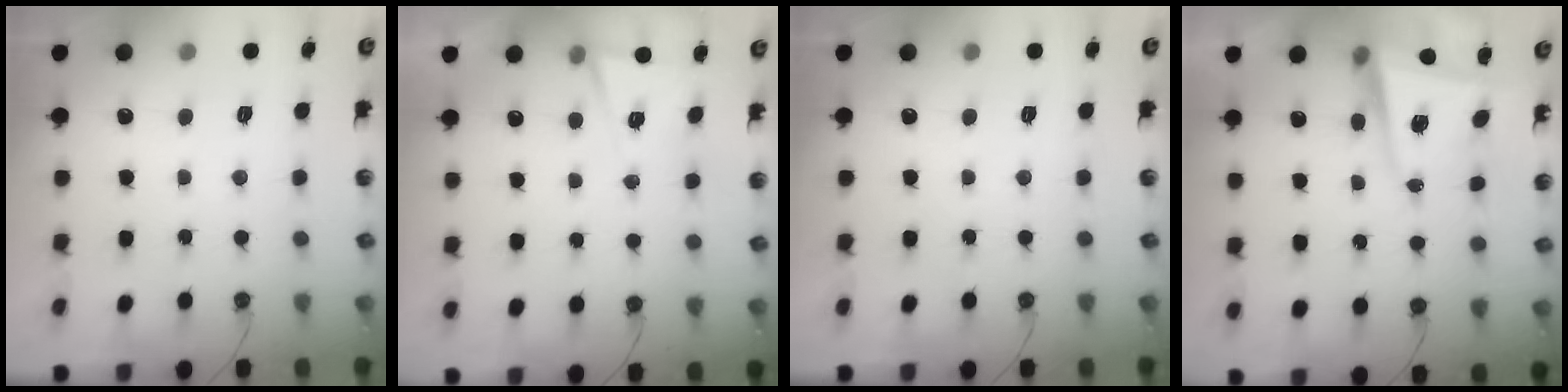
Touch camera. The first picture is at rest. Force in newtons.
{"total": 5.5, "press": 3.2, "slide": 4.5}
{"total": 0.0}
{"total": 5.3, "press": 5.2, "slide": 1.0}